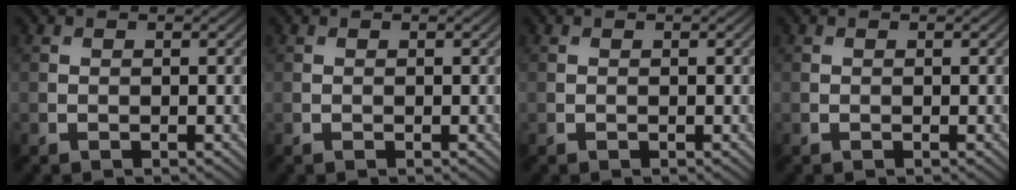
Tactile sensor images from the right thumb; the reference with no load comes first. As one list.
[{"total": 0.0}, {"total": 0.0}, {"total": 0.0}]